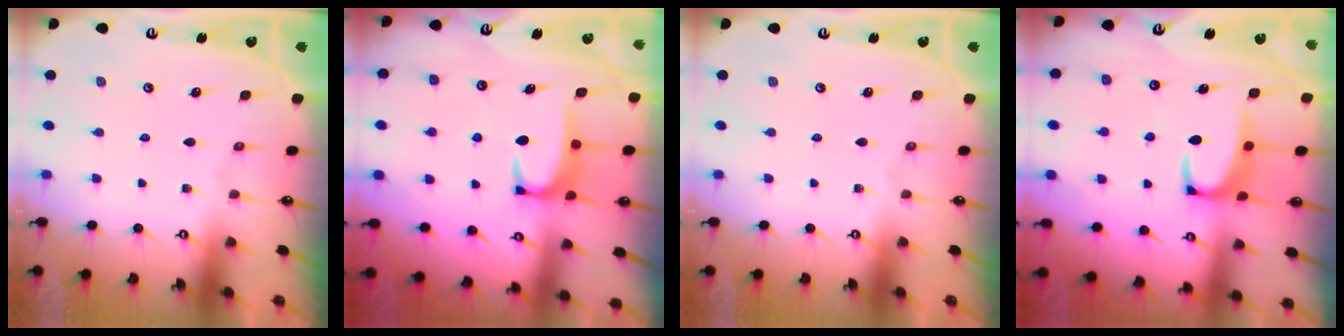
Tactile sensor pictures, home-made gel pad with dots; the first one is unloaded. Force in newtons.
{"total": 2.9, "press": 2.9, "slide": 0.6}
{"total": 0.0}
{"total": 3.3, "press": 3.2, "slide": 0.7}